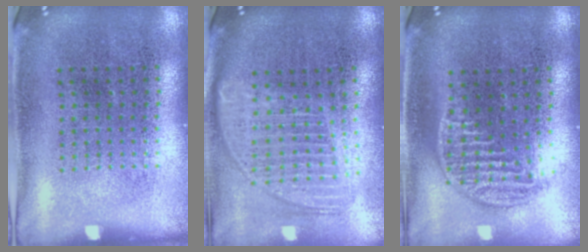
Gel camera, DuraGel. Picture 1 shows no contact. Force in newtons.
{"total": 1.7, "press": 1.4, "slide": 0.9}
{"total": 1.3, "press": 1.1, "slide": 0.7}